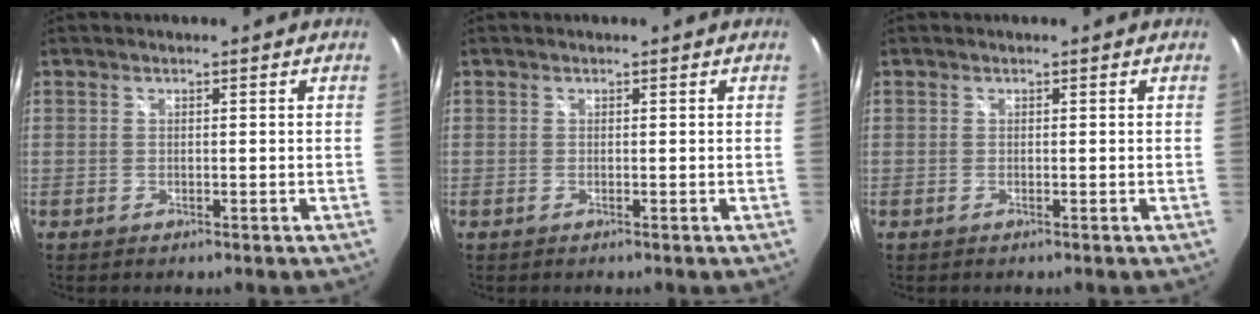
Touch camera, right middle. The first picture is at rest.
{"total": 0.0}
{"total": 0.0}